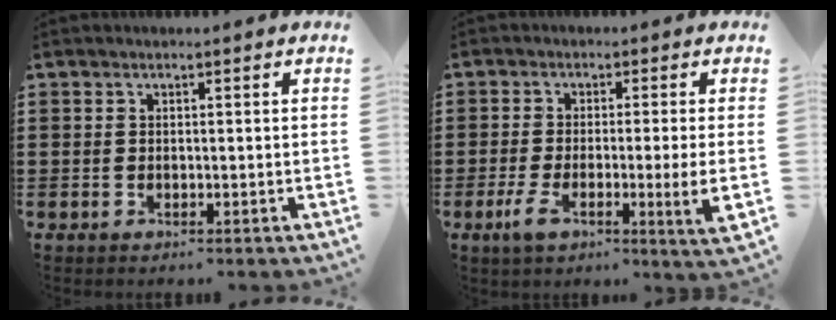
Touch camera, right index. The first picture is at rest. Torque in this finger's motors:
{"motor_torque": [1.64, 0.47, 0.66, 0.20]}